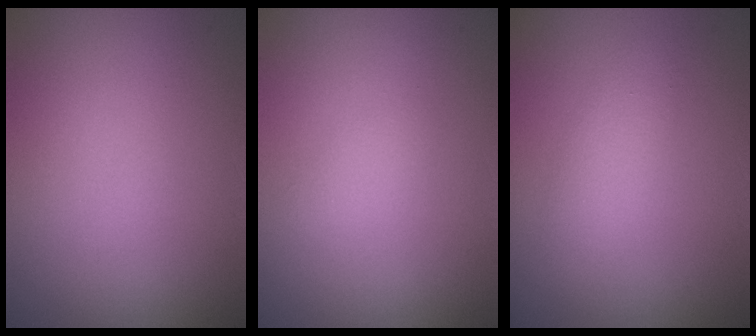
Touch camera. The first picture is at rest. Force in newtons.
{"total": 0.6, "press": 0.6, "slide": 0.1}
{"total": 1.9, "press": 1.9, "slide": 0.1}